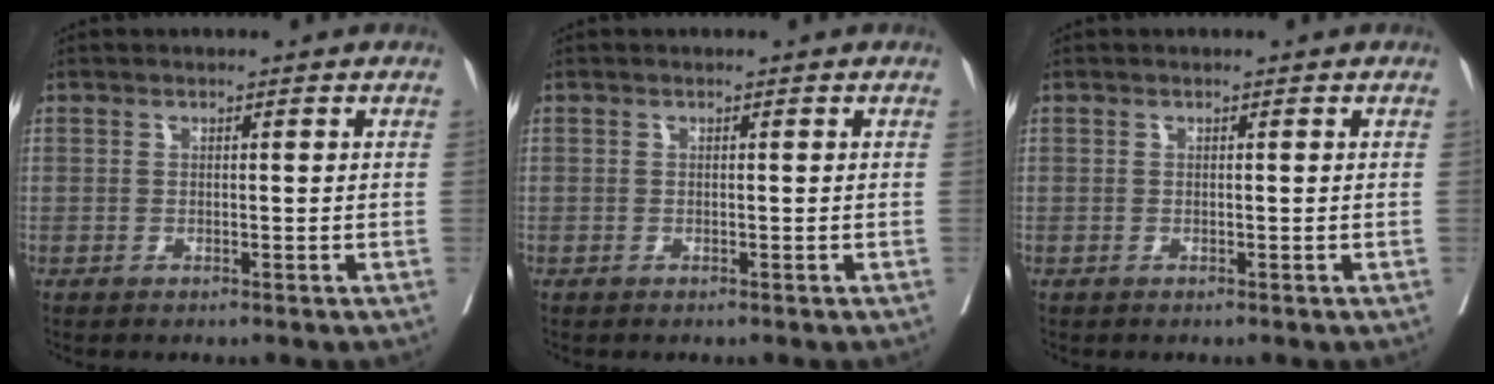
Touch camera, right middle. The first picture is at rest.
{"total": 0.0}
{"total": 0.0}